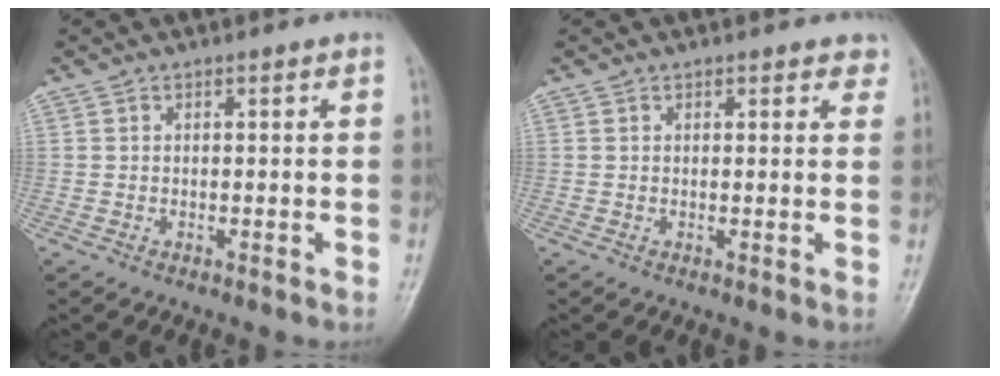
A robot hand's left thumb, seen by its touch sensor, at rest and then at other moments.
{"total": 2.2, "force": [1.5, 1.2, 1.0], "torque": [0.011, -0.004, 0.011]}